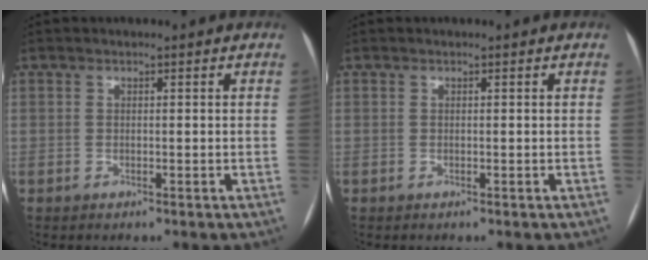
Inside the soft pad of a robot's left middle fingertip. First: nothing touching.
{"total": 0.0}